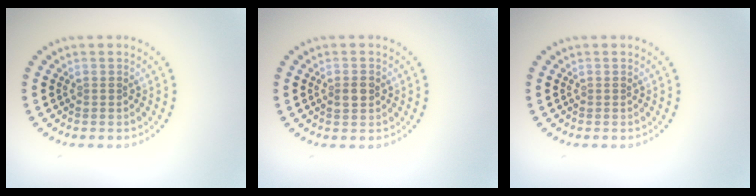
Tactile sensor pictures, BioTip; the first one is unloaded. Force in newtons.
{"total": 1.4, "press": 1.4, "slide": 0.1}
{"total": 0.0}